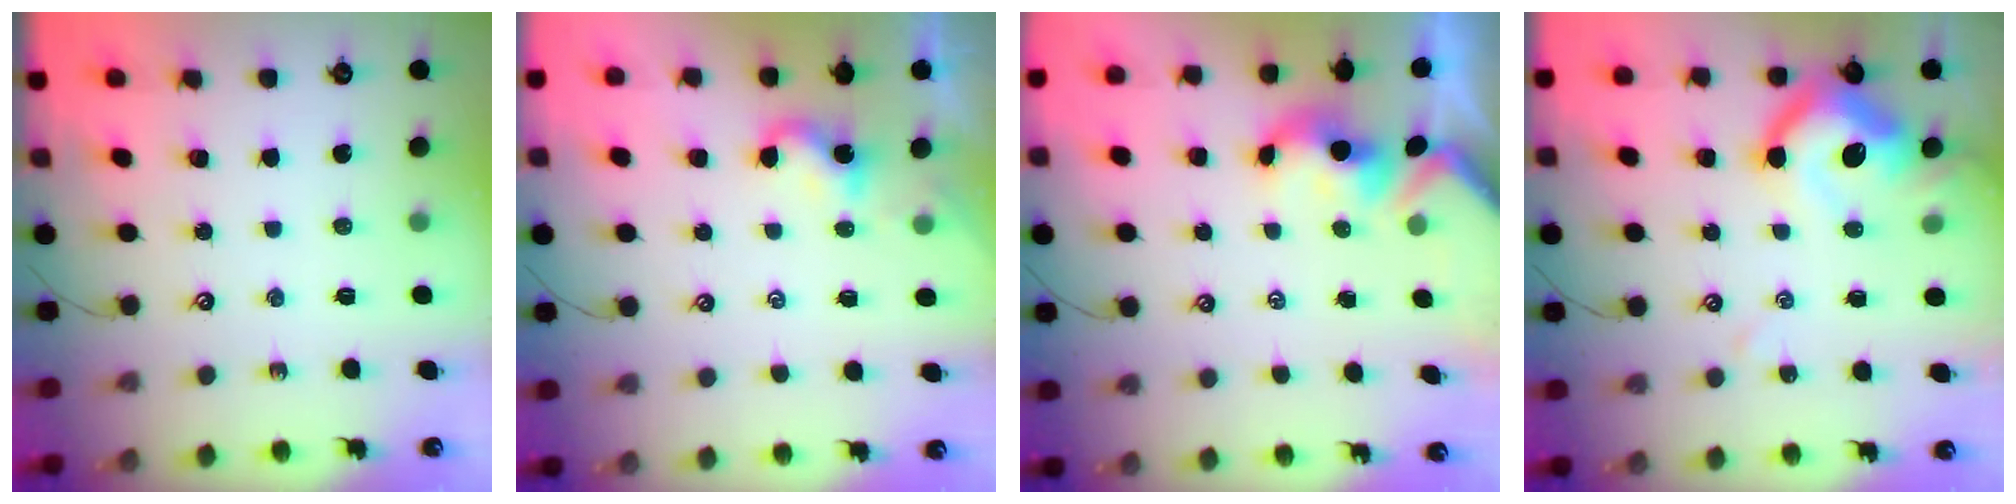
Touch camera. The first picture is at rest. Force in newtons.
{"total": 1.3, "press": 1.3, "slide": 0.3}
{"total": 1.8, "press": 1.6, "slide": 0.8}
{"total": 12.3, "press": 12.2, "slide": 1.6}